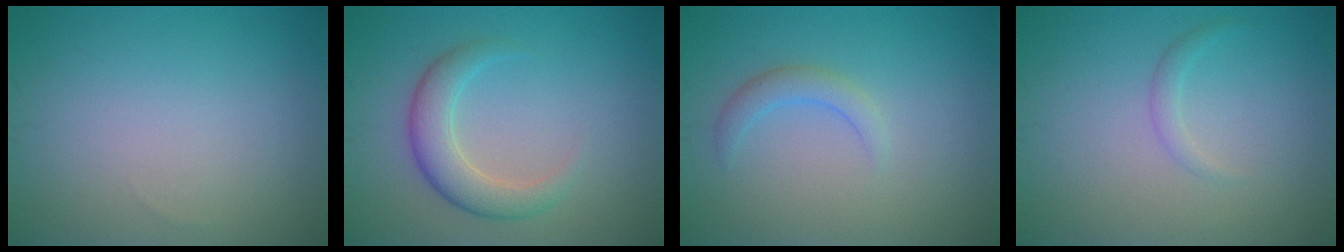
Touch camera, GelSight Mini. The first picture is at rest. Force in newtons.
{"total": 3.1, "press": 3.1, "slide": 0.2}
{"total": 1.8, "press": 1.8, "slide": 0.2}
{"total": 1.0, "press": 1.0, "slide": 0.1}